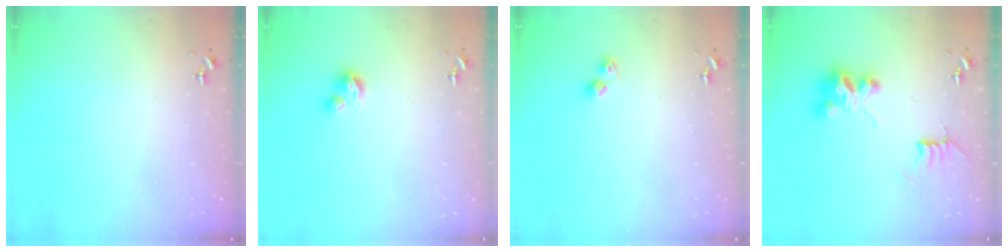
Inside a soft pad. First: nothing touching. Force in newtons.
{"total": 5.3, "press": 5.3, "slide": 0.3}
{"total": 6.6, "press": 6.5, "slide": 0.7}
{"total": 8.1, "press": 8.1, "slide": 0.2}